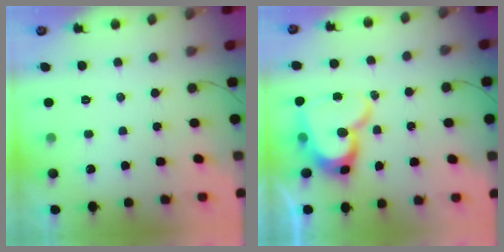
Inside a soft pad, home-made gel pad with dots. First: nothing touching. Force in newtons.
{"total": 16.2, "press": 16.1, "slide": 1.6}